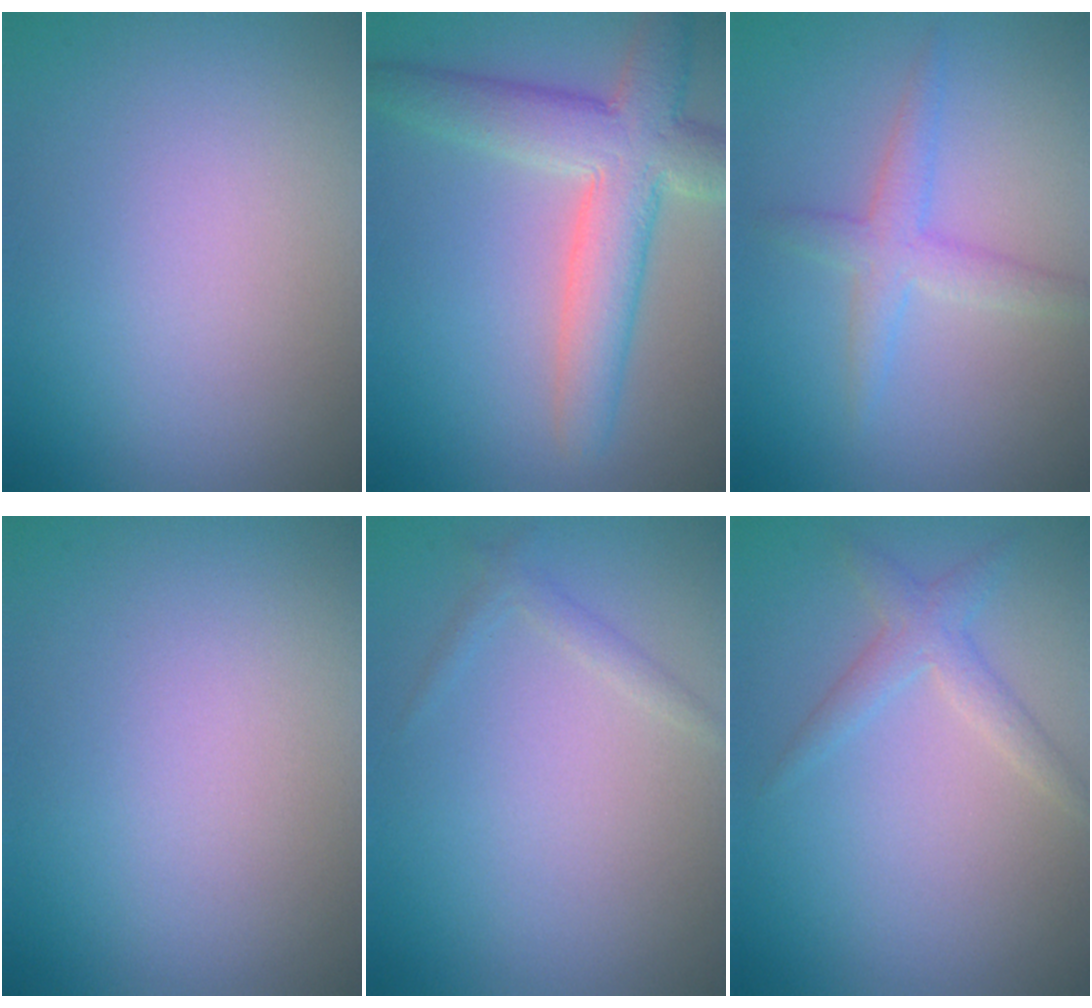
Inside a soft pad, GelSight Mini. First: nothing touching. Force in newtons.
{"total": 6.8, "press": 6.8, "slide": 0.5}
{"total": 2.6, "press": 2.6, "slide": 0.0}
{"total": 0.0}
{"total": 1.1, "press": 1.1, "slide": 0.1}
{"total": 2.0, "press": 2.0, "slide": 0.1}